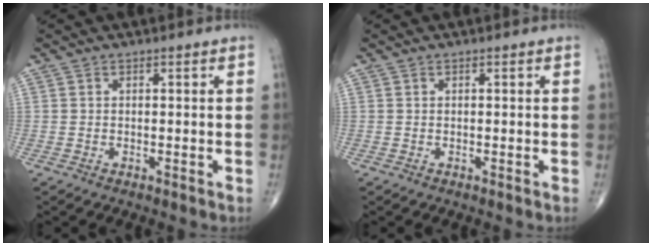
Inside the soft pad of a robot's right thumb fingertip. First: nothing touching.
{"total": 0.0}